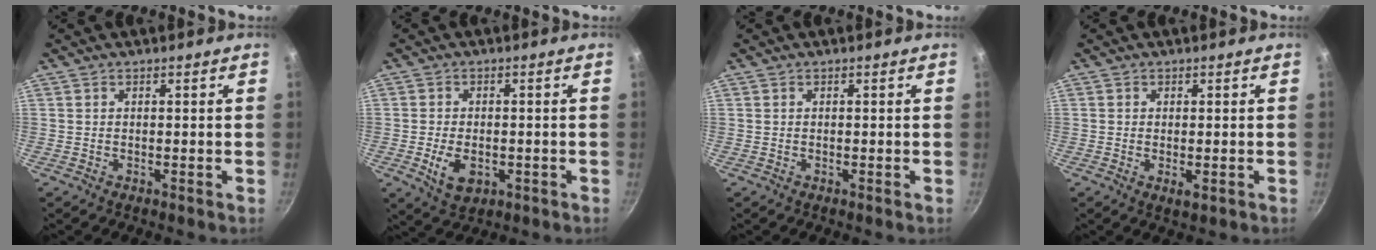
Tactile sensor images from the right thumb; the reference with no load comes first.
{"total": 6.9, "force": [-1.9, 4.3, 5.0], "torque": [-0.083, 0.001, -0.024]}
{"total": 0.0}
{"total": 1.9, "force": [-0.4, 0.8, 1.7], "torque": [-0.030, -0.008, -0.006]}